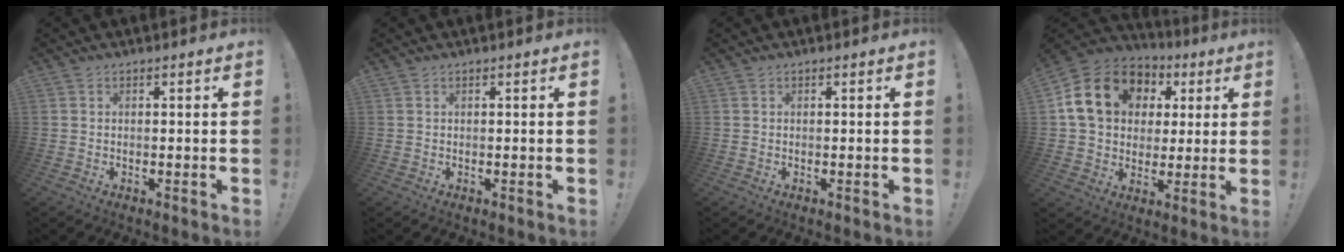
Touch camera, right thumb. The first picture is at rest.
{"total": 0.0}
{"total": 0.0}
{"total": 18.7, "force": [6.0, 14.5, 10.1], "torque": [-0.157, -0.005, 0.128]}